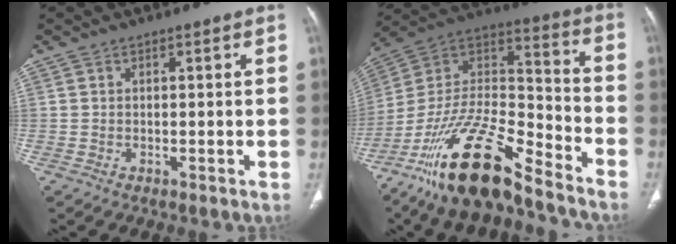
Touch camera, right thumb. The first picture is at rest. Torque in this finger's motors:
{"motor_torque": [2.82, -0.08, 1.62, -1.15, 0.27]}